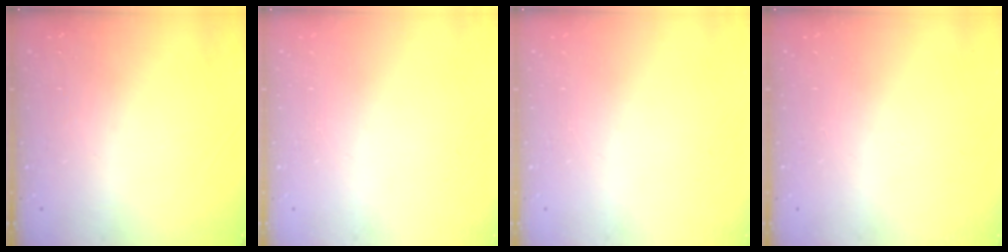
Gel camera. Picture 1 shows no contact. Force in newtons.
{"total": 0.0}
{"total": 0.0}
{"total": 0.0}